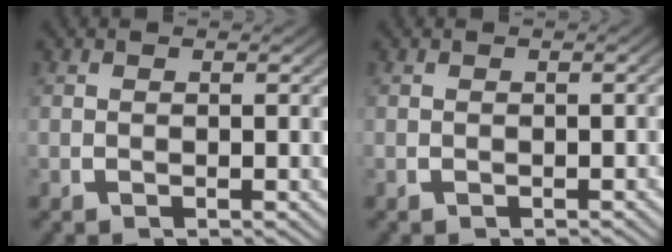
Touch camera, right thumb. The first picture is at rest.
{"total": 0.7, "force": [-0.5, 0.3, 0.4], "torque": [-0.004, -0.002, -0.007]}